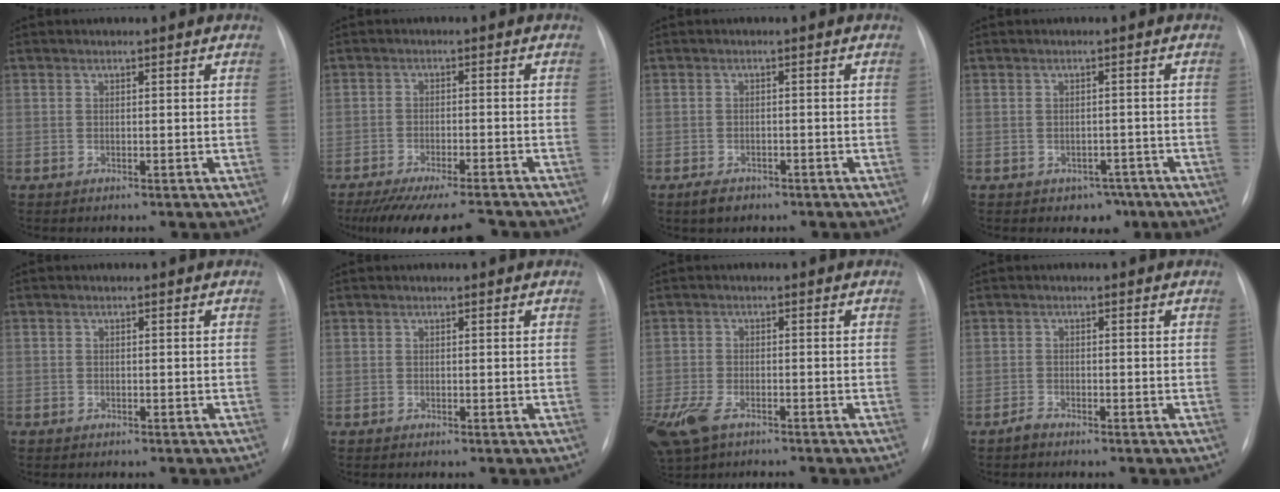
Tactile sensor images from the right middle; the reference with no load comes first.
{"total": 13.1, "force": [-11.6, 1.8, 5.8], "torque": [-0.092, -0.018, -0.166]}
{"total": 2.6, "force": [-1.9, 1.5, 1.2], "torque": [-0.026, -0.001, -0.023]}
{"total": 3.1, "force": [-1.9, 2.3, 0.9], "torque": [-0.003, 0.011, -0.015]}
{"total": 0.8, "force": [-0.5, 0.6, 0.0], "torque": [-0.005, 0.004, -0.007]}
{"total": 0.0}
{"total": 9.4, "force": [-6.3, 4.0, 5.7], "torque": [-0.133, -0.018, -0.112]}
{"total": 1.1, "force": [-1.1, 0.2, 0.4], "torque": [-0.014, -0.001, -0.020]}